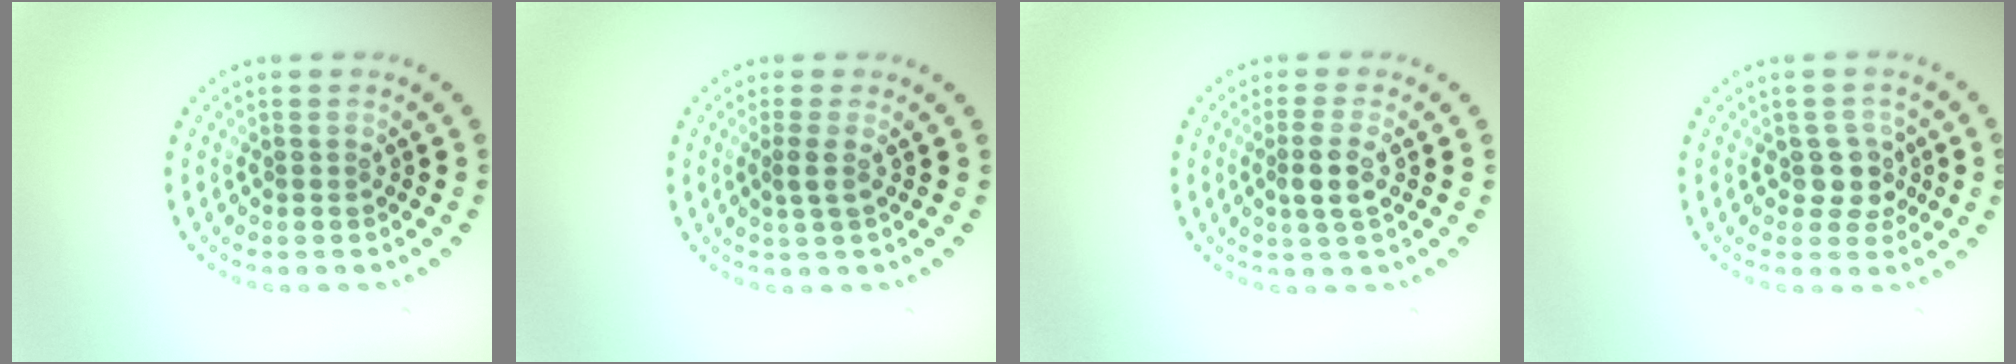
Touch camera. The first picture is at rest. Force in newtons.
{"total": 1.1, "press": 0.7, "slide": 0.8}
{"total": 2.3, "press": 2.0, "slide": 1.1}
{"total": 2.3, "press": 2.0, "slide": 1.1}